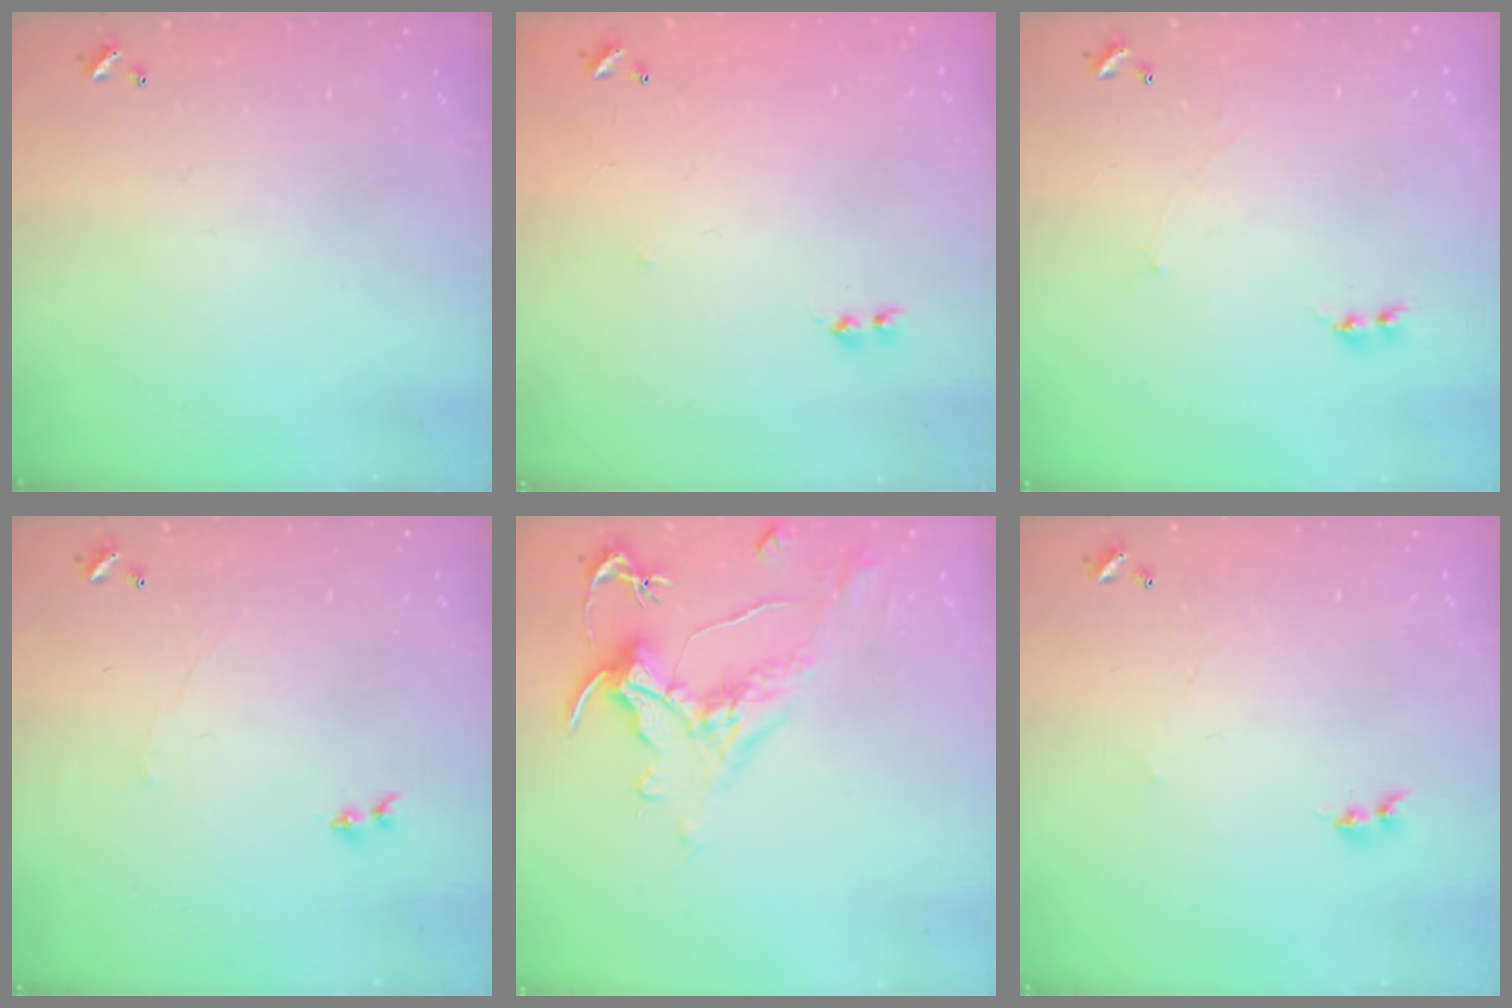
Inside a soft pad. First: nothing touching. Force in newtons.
{"total": 6.4, "press": 6.3, "slide": 0.6}
{"total": 1.6, "press": 1.5, "slide": 0.5}
{"total": 0.7, "press": 0.1, "slide": 0.7}
{"total": 1.6, "press": 0.7, "slide": 1.5}
{"total": 1.1, "press": 0.9, "slide": 0.5}